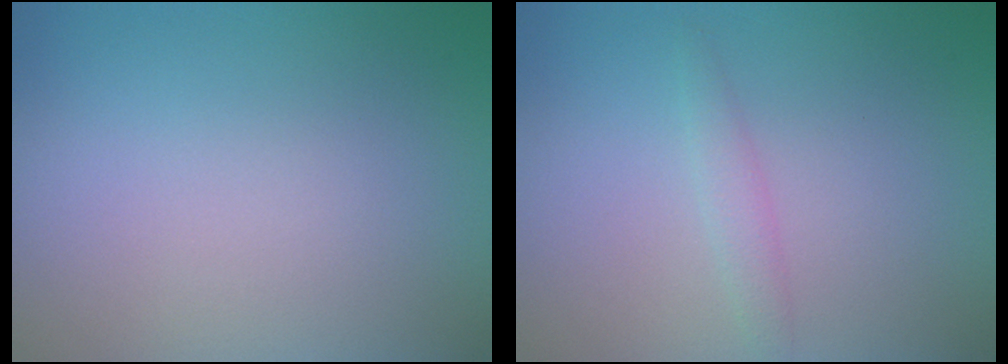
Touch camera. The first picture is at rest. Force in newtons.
{"total": 1.4, "press": 1.4, "slide": 0.0}